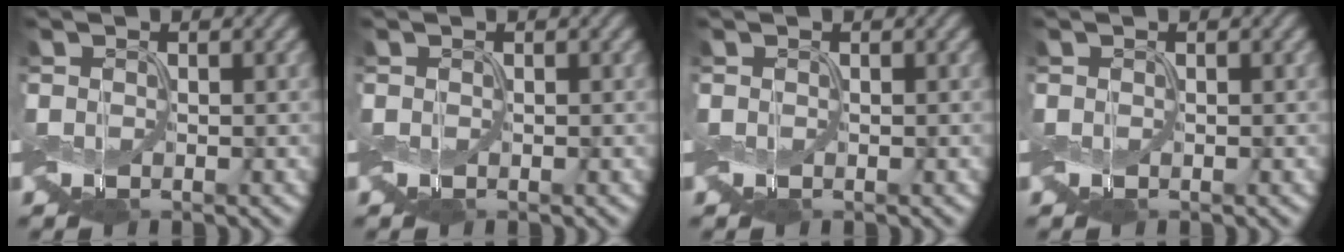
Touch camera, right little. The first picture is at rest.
{"total": 0.0}
{"total": 0.0}
{"total": 0.0}